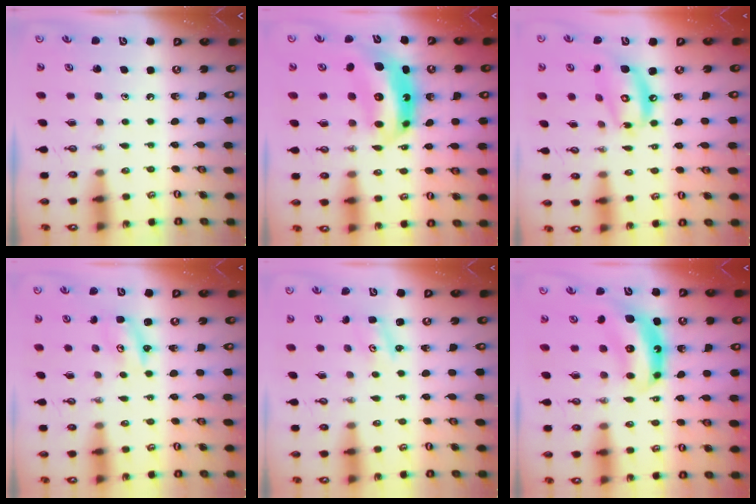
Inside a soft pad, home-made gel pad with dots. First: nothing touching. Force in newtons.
{"total": 10.3, "press": 10.3, "slide": 1.1}
{"total": 12.3, "press": 12.3, "slide": 1.2}
{"total": 2.6, "press": 2.6, "slide": 0.2}
{"total": 2.0, "press": 2.0, "slide": 0.2}
{"total": 7.1, "press": 7.1, "slide": 0.7}